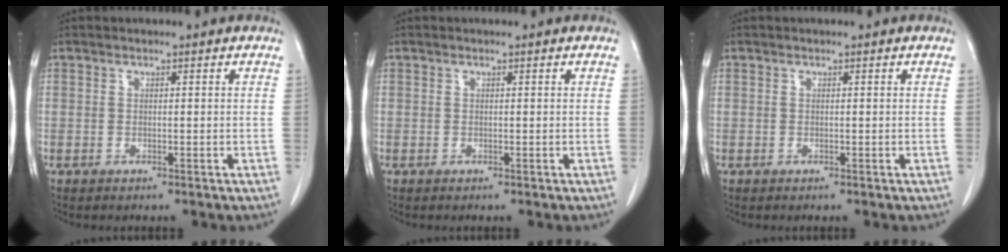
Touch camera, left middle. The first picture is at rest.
{"total": 0.0}
{"total": 0.0}